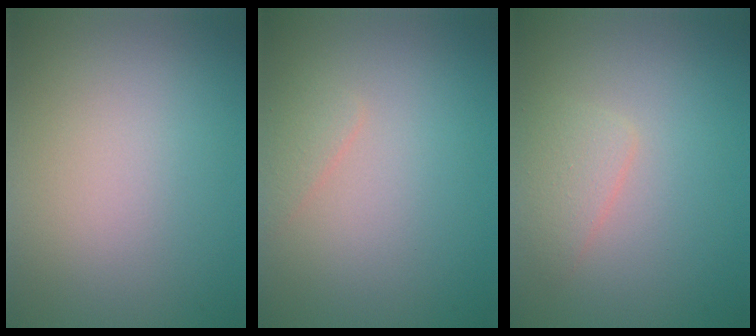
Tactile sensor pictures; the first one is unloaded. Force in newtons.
{"total": 0.9, "press": 0.9, "slide": 0.1}
{"total": 1.9, "press": 1.9, "slide": 0.0}